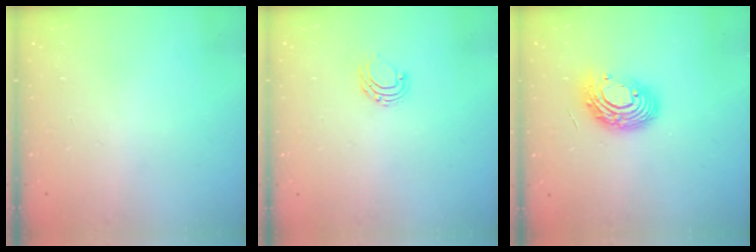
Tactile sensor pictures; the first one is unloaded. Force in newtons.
{"total": 5.7, "press": 5.7, "slide": 0.4}
{"total": 12.1, "press": 12.0, "slide": 1.0}